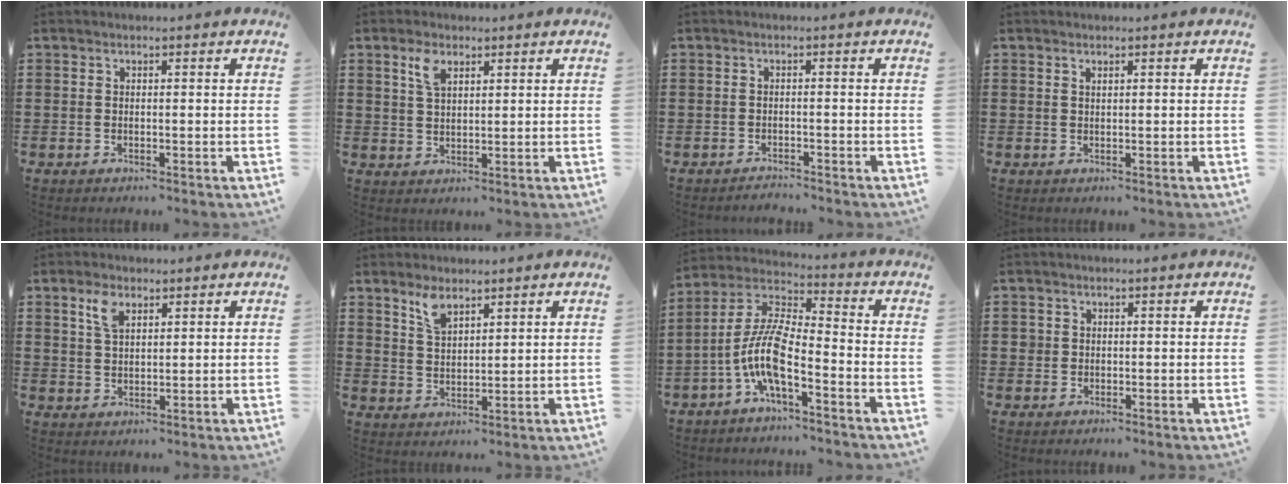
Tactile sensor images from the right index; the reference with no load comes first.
{"total": 3.7, "force": [2.2, 1.6, 2.5], "torque": [-0.057, 0.007, 0.039]}
{"total": 1.4, "force": [-1.4, 0.0, -0.1], "torque": [-0.002, 0.003, -0.030]}
{"total": 0.6, "force": [0.4, 0.2, 0.3], "torque": [-0.007, 0.002, 0.007]}
{"total": 3.9, "force": [2.3, 1.8, 2.5], "torque": [-0.059, 0.008, 0.041]}
{"total": 4.2, "force": [3.1, 1.7, 2.3], "torque": [-0.054, 0.003, 0.058]}
{"total": 9.5, "force": [-4.6, 2.3, 7.9], "torque": [-0.200, -0.023, -0.099]}
{"total": 1.1, "force": [0.2, 1.1, 0.2], "torque": [-0.006, 0.007, 0.002]}